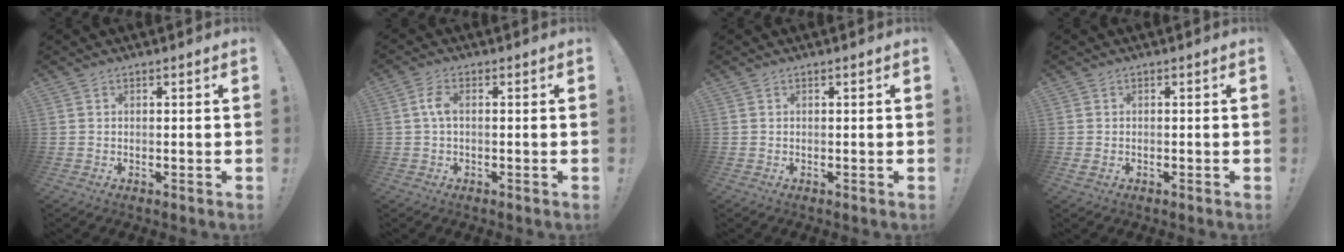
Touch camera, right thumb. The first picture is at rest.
{"total": 4.1, "force": [0.2, 1.8, 3.7], "torque": [-0.077, 0.009, 0.002]}
{"total": 0.0}
{"total": 0.9, "force": [-0.3, 0.6, 0.6], "torque": [-0.012, 0.003, -0.004]}